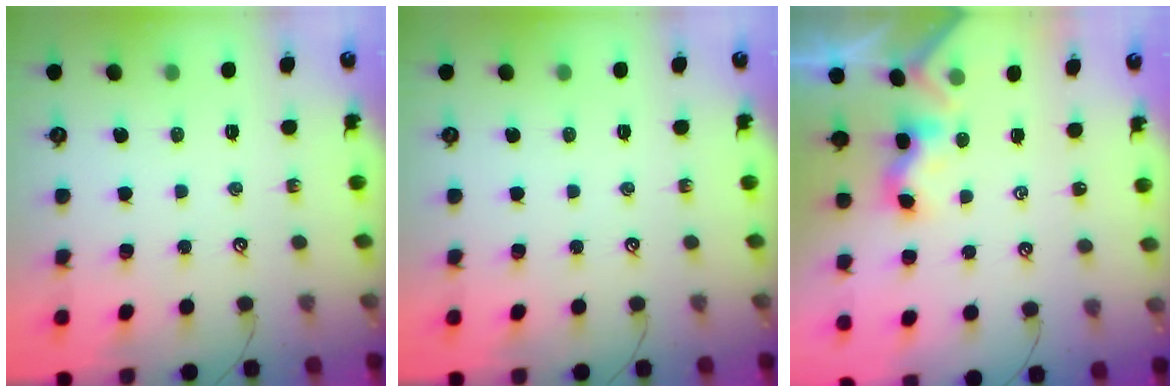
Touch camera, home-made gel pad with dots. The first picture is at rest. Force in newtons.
{"total": 0.0}
{"total": 2.3, "press": 2.3, "slide": 0.3}